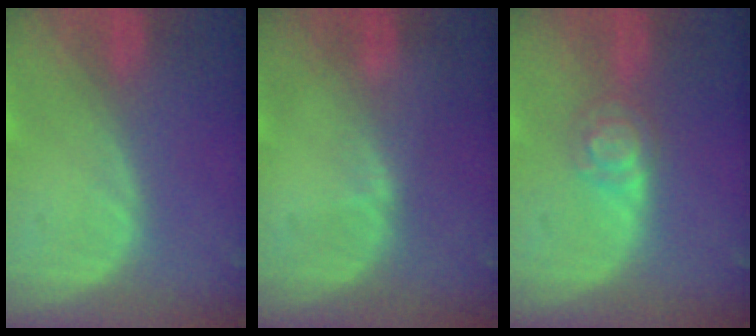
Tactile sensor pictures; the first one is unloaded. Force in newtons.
{"total": 0.8, "press": 0.8, "slide": 0.2}
{"total": 3.8, "press": 3.7, "slide": 0.9}